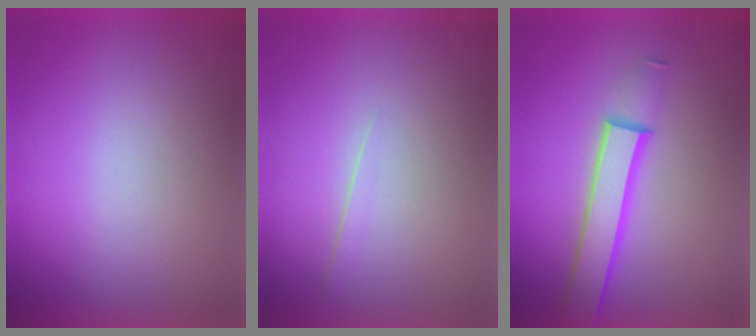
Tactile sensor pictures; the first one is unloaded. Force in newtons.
{"total": 1.6}
{"total": 4.6}